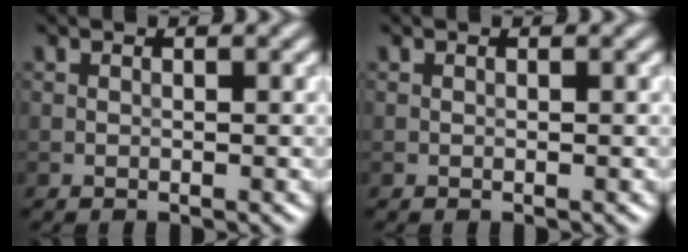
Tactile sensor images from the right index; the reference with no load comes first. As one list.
[{"total": 0.0}]